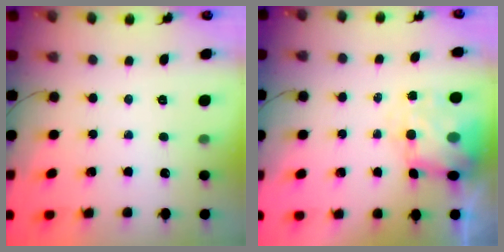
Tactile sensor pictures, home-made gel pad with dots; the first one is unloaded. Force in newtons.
{"total": 6.6, "press": 6.4, "slide": 1.8}